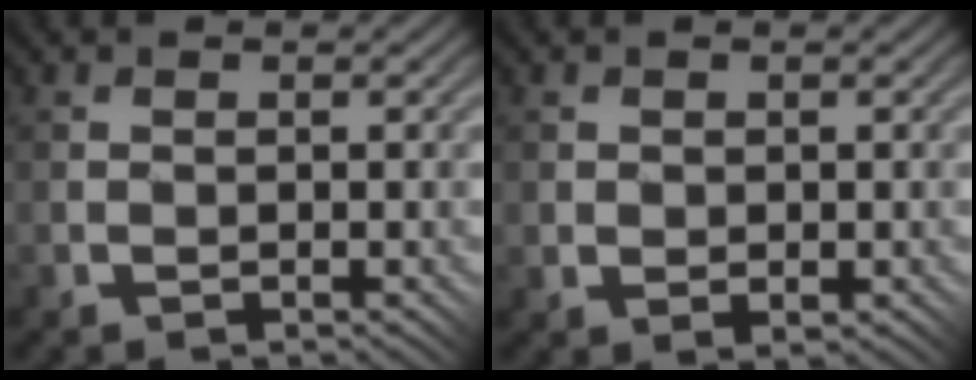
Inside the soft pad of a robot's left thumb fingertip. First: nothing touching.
{"total": 1.3, "force": [0.3, 1.0, 0.8], "torque": [-0.017, -0.007, 0.009]}